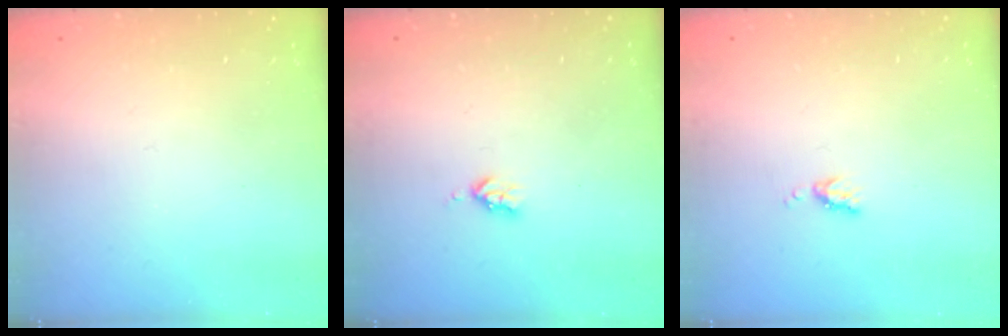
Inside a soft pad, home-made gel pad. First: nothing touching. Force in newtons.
{"total": 2.7, "press": 2.6, "slide": 0.5}
{"total": 4.0, "press": 4.0, "slide": 0.6}